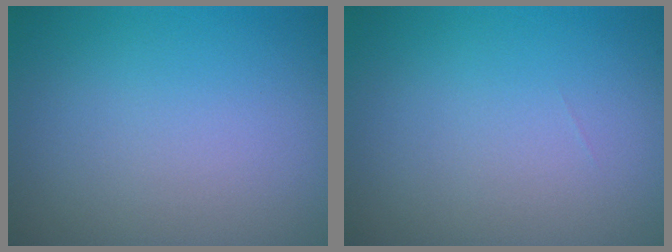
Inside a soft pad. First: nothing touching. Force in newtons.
{"total": 0.0}